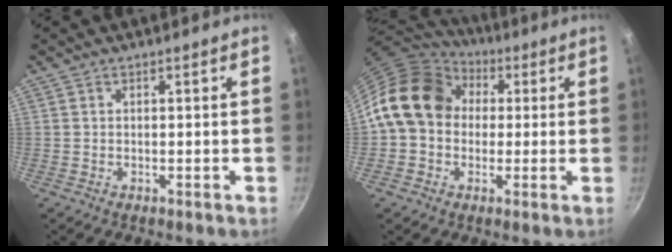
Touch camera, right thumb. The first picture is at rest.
{"total": 15.9, "force": [2.7, 12.9, 9.0], "torque": [-0.126, 0.034, 0.032]}